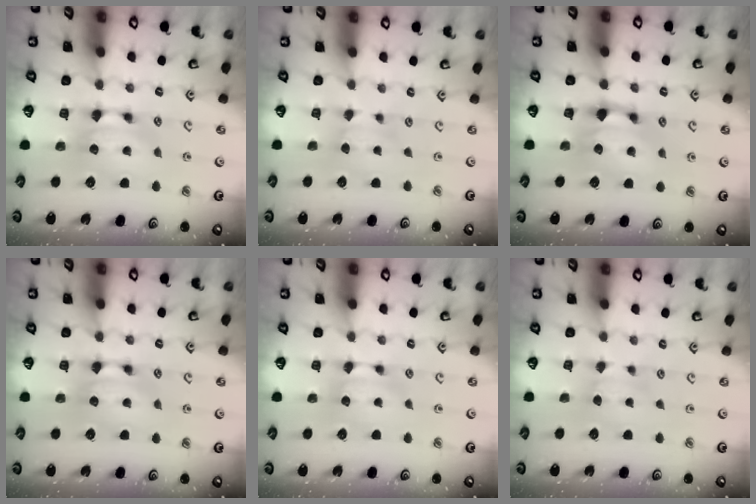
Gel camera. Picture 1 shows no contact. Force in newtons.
{"total": 2.9, "press": 2.9, "slide": 0.3}
{"total": 1.1, "press": 0.4, "slide": 1.0}
{"total": 0.0}
{"total": 0.7, "press": 0.6, "slide": 0.5}
{"total": 2.9, "press": 2.9, "slide": 0.3}